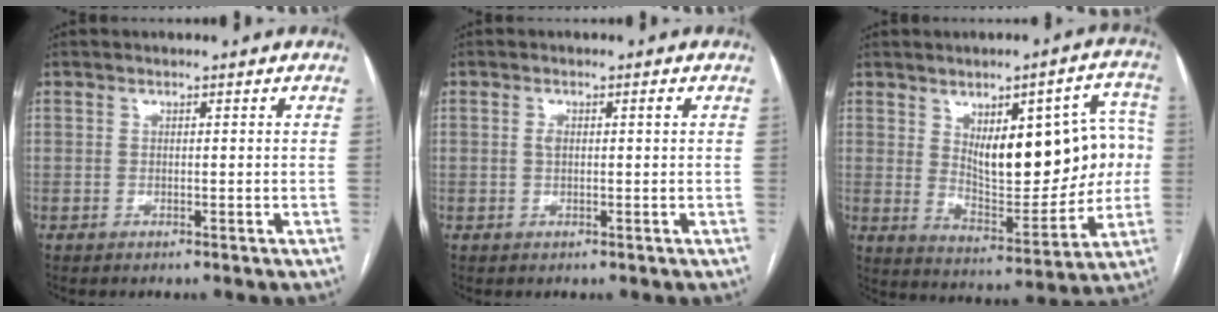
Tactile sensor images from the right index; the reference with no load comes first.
{"total": 1.8, "force": [0.3, 0.6, 1.7], "torque": [-0.037, 0.009, 0.008]}
{"total": 16.9, "force": [2.8, 6.9, 15.2], "torque": [-0.198, 0.027, 0.058]}